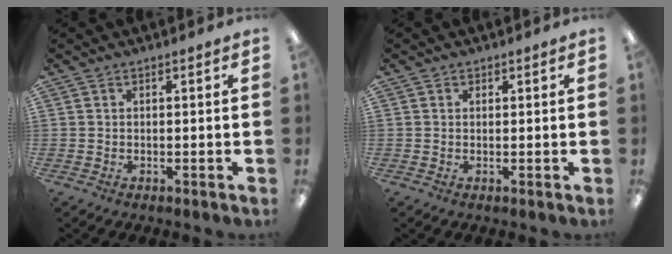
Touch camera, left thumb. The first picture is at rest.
{"total": 0.7, "force": [0.5, 0.6, 0.0], "torque": [0.000, 0.003, 0.009]}